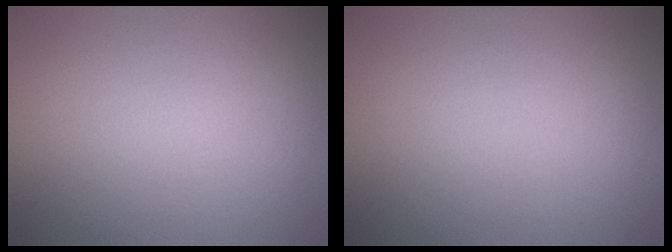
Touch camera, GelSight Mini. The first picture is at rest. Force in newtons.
{"total": 0.0}